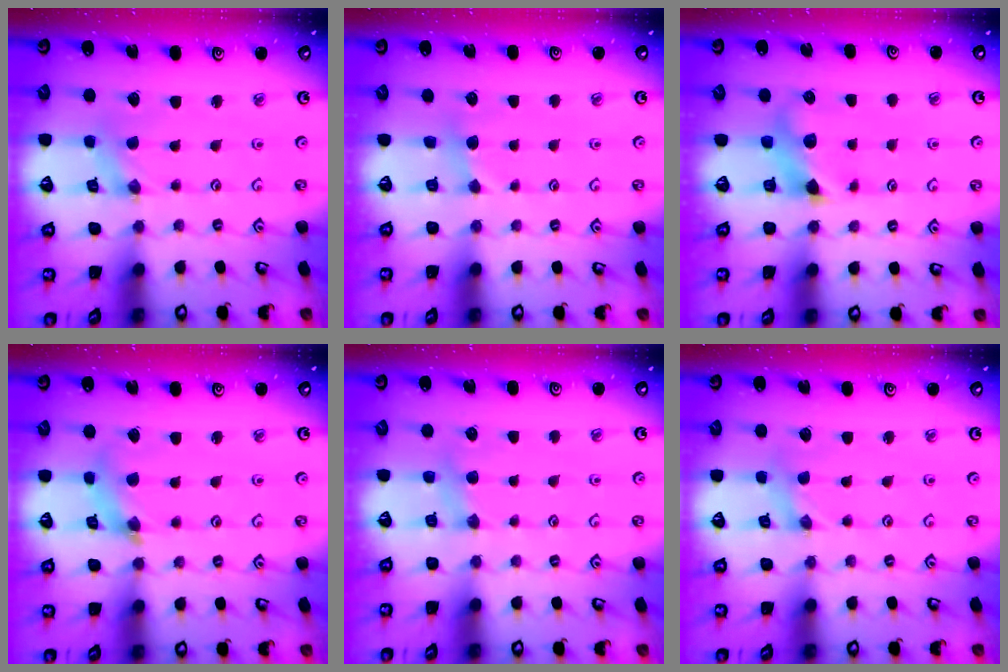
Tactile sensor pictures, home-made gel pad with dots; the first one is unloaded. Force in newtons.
{"total": 2.5, "press": 2.4, "slide": 0.2}
{"total": 7.0, "press": 6.9, "slide": 0.7}
{"total": 6.5, "press": 6.5, "slide": 0.6}
{"total": 4.8, "press": 4.7, "slide": 0.6}
{"total": 0.6, "press": 0.6, "slide": 0.1}